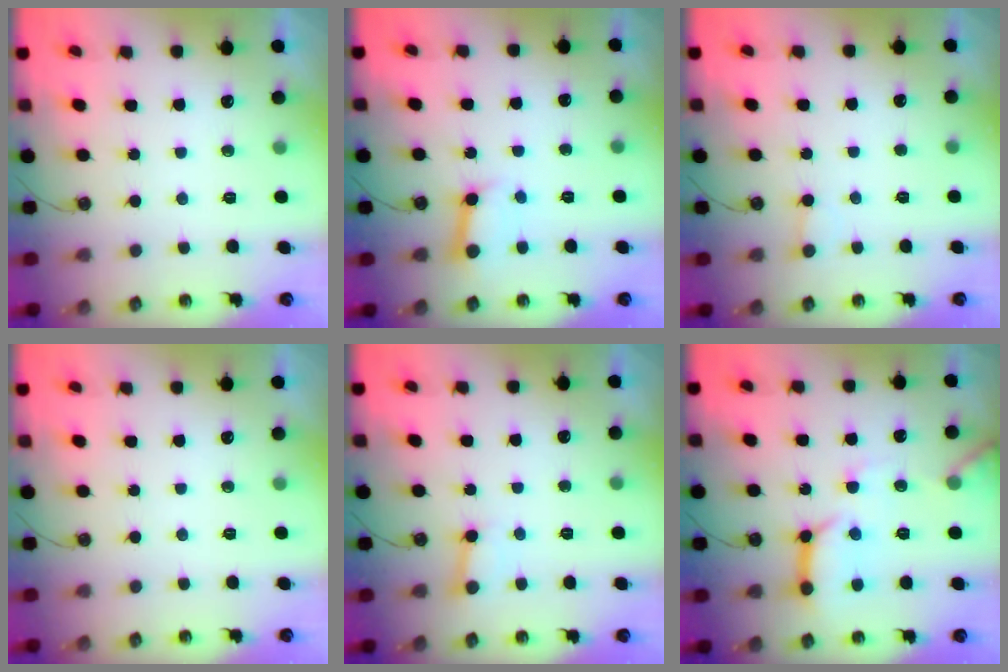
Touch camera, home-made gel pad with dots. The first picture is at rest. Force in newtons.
{"total": 6.7, "press": 6.6, "slide": 0.9}
{"total": 2.3, "press": 2.3, "slide": 0.2}
{"total": 0.0}
{"total": 4.7, "press": 4.6, "slide": 0.9}
{"total": 13.5, "press": 13.4, "slide": 1.3}